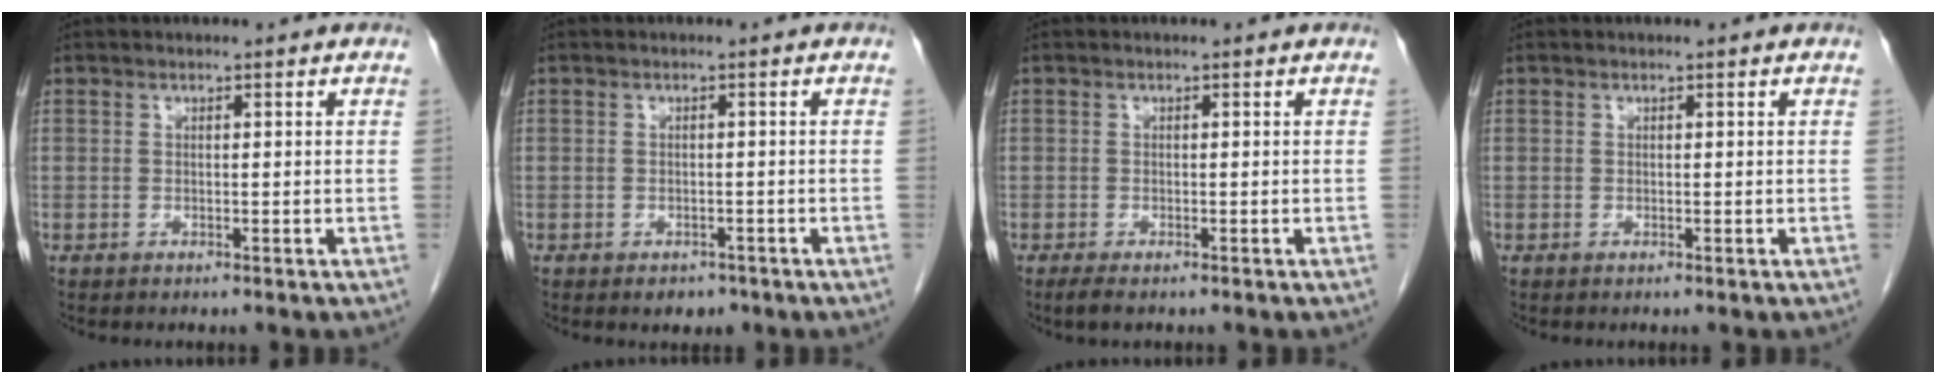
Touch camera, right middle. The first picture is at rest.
{"total": 2.0, "force": [-1.3, 1.2, 0.7], "torque": [-0.008, 0.003, -0.011]}
{"total": 2.0, "force": [-1.5, 0.5, 1.3], "torque": [-0.026, -0.006, -0.023]}
{"total": 0.0}